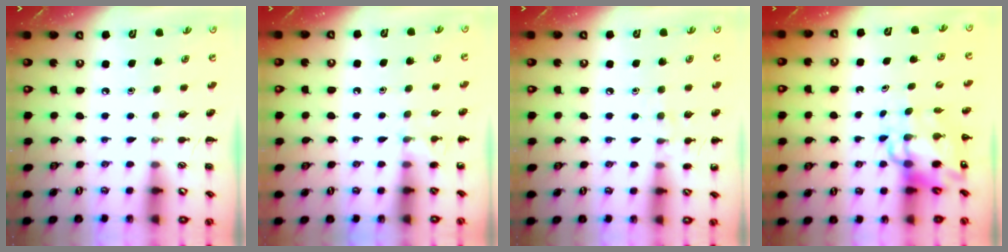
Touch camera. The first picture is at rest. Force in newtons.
{"total": 4.5, "press": 4.2, "slide": 1.5}
{"total": 6.5, "press": 6.2, "slide": 2.0}
{"total": 10.7, "press": 10.3, "slide": 3.0}